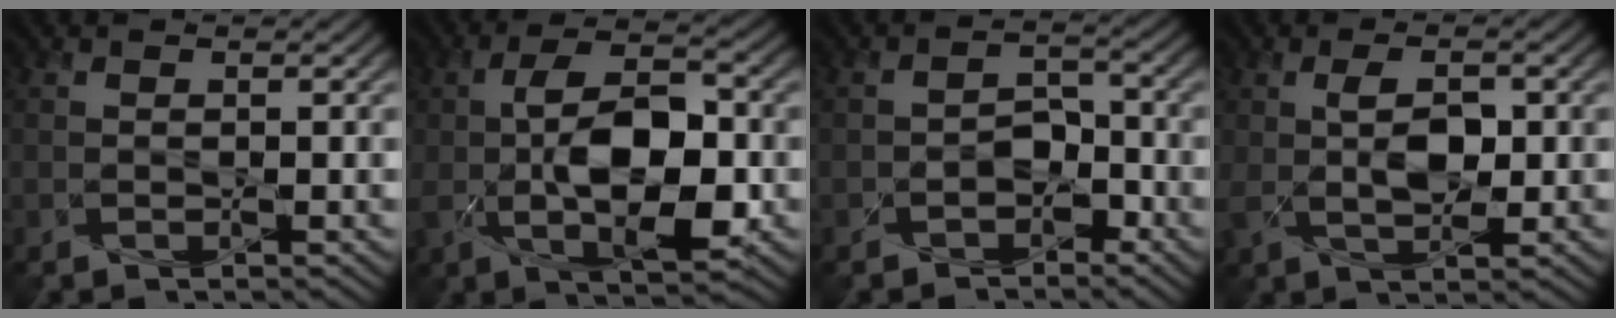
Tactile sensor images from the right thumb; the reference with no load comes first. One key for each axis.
{"total": 11.1, "fx": -1.5, "fy": 5.5, "fz": 9.5, "tx": -0.178, "ty": 0.000, "tz": -0.023}
{"total": 3.0, "fx": -2.0, "fy": 2.0, "fz": 1.1, "tx": -0.013, "ty": 0.007, "tz": -0.034}
{"total": 5.1, "fx": 0.2, "fy": 2.7, "fz": 4.3, "tx": -0.096, "ty": -0.002, "tz": 0.008}